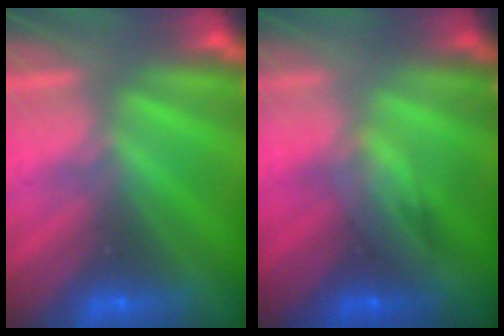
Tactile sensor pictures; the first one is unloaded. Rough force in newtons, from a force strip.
{"total": 1.6}